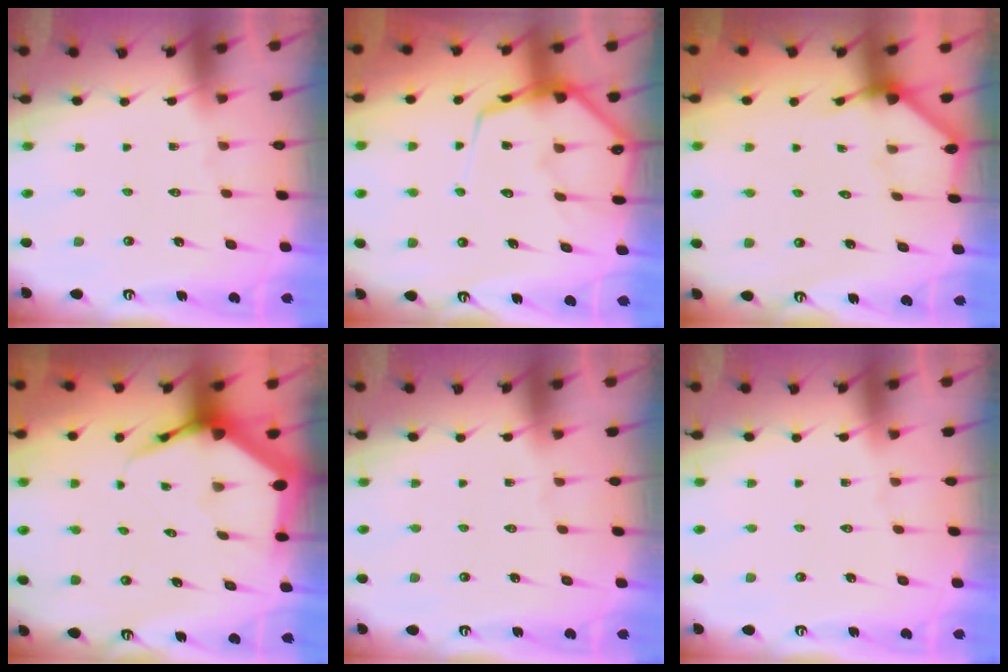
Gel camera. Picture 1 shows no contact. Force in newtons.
{"total": 11.5, "press": 11.4, "slide": 1.2}
{"total": 2.7, "press": 2.7, "slide": 0.1}
{"total": 7.0, "press": 7.0, "slide": 0.7}
{"total": 0.0}
{"total": 0.0}